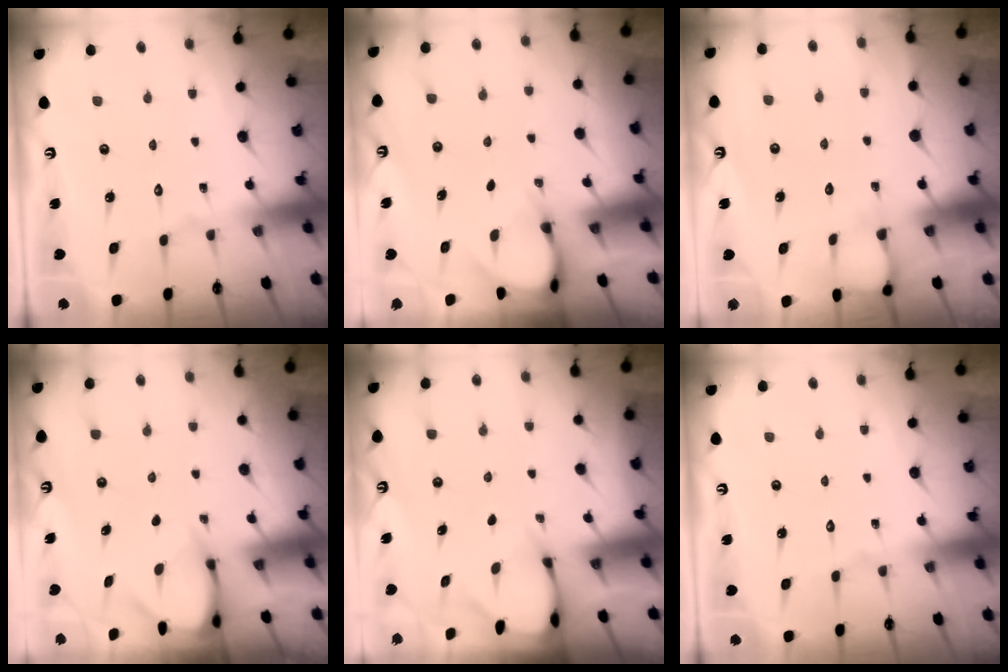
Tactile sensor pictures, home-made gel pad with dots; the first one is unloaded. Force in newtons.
{"total": 4.0, "press": 3.9, "slide": 0.3}
{"total": 3.9, "press": 3.9, "slide": 0.5}
{"total": 3.7, "press": 3.7, "slide": 0.3}
{"total": 2.4, "press": 2.4, "slide": 0.1}
{"total": 0.0}